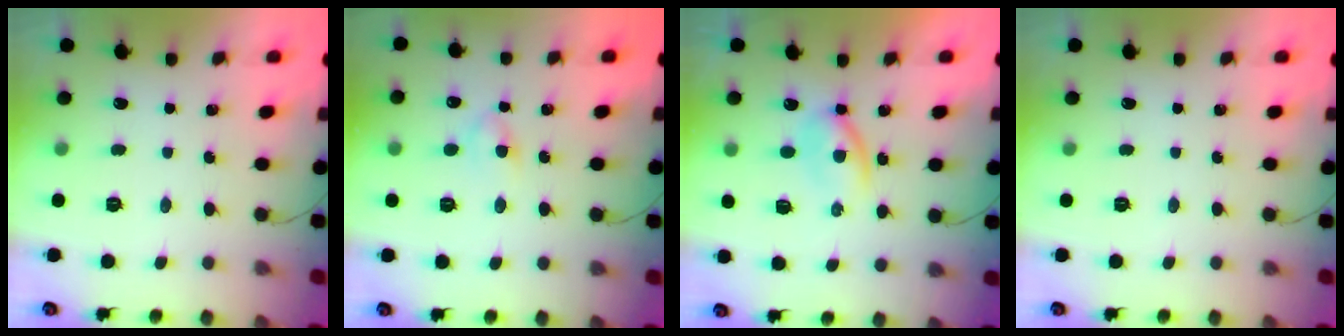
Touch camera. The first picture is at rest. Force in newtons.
{"total": 3.0, "press": 2.7, "slide": 1.2}
{"total": 2.8, "press": 2.8, "slide": 0.5}
{"total": 0.0}